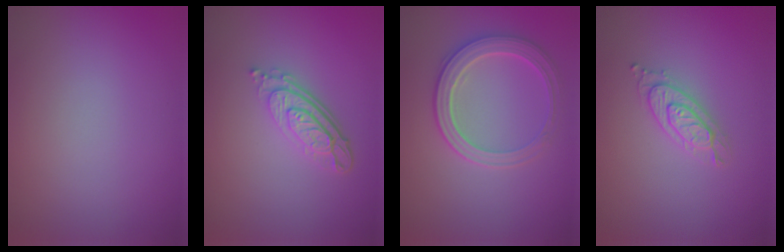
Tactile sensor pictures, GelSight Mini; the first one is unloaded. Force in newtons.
{"total": 4.0, "press": 2.9, "slide": 2.7}
{"total": 3.7, "press": 3.3, "slide": 1.7}
{"total": 2.1, "press": 2.1, "slide": 0.2}